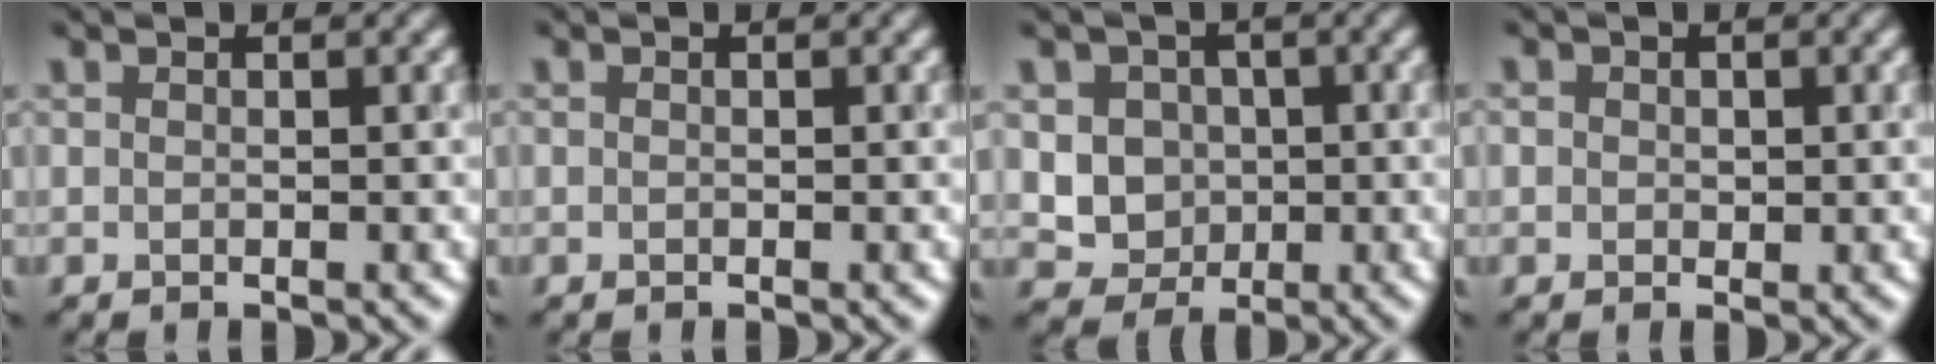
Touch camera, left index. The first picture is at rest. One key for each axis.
{"total": 0.0}
{"total": 3.7, "fx": 0.2, "fy": 3.3, "fz": 1.5, "tx": -0.024, "ty": -0.005, "tz": 0.000}
{"total": 1.0, "fx": 0.2, "fy": 0.9, "fz": 0.3, "tx": -0.003, "ty": -0.001, "tz": 0.002}